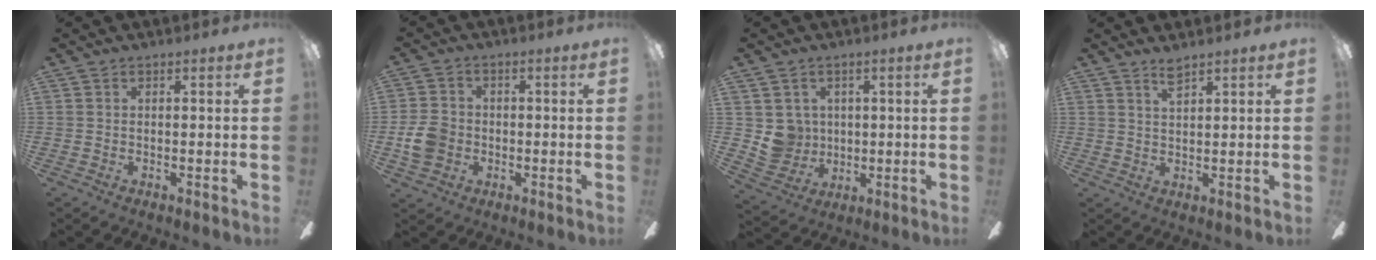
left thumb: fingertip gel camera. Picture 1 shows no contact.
{"total": 6.9, "force": [-1.1, 5.8, 3.5], "torque": [-0.074, 0.014, -0.020]}
{"total": 7.0, "force": [2.1, 6.7, 0.7], "torque": [-0.026, -0.010, 0.047]}
{"total": 3.3, "force": [2.8, 0.5, 1.7], "torque": [-0.040, -0.003, 0.049]}